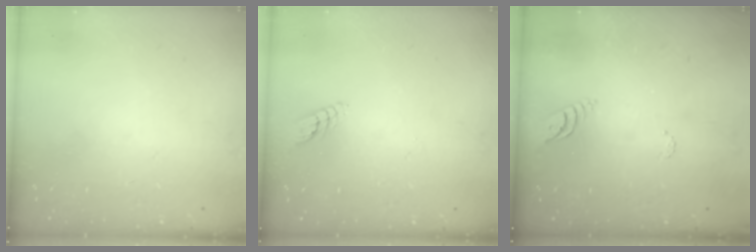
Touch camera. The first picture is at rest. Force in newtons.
{"total": 3.8, "press": 3.8, "slide": 0.3}
{"total": 4.2, "press": 4.2, "slide": 0.4}